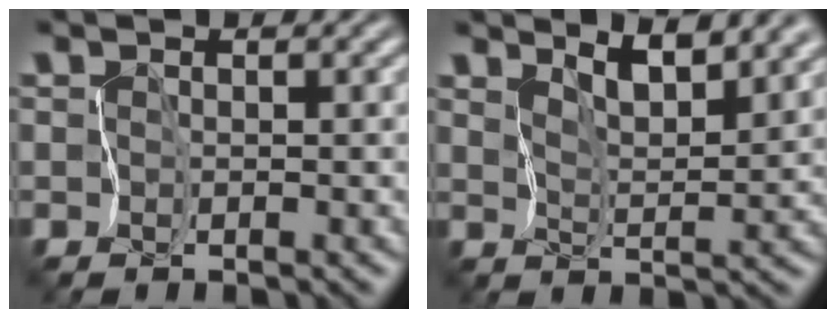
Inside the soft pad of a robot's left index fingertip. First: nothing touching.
{"total": 4.3, "force": [3.6, 0.6, 2.3], "torque": [-0.041, 0.000, 0.063]}